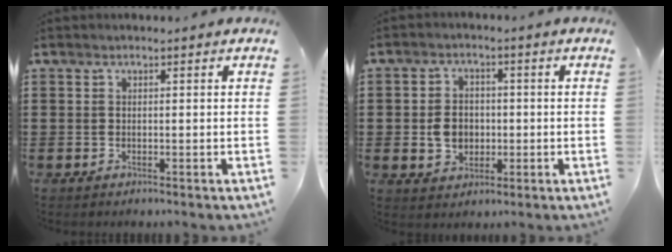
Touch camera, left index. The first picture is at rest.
{"total": 4.7, "force": [-0.6, 3.7, 2.9], "torque": [-0.053, 0.007, -0.014]}